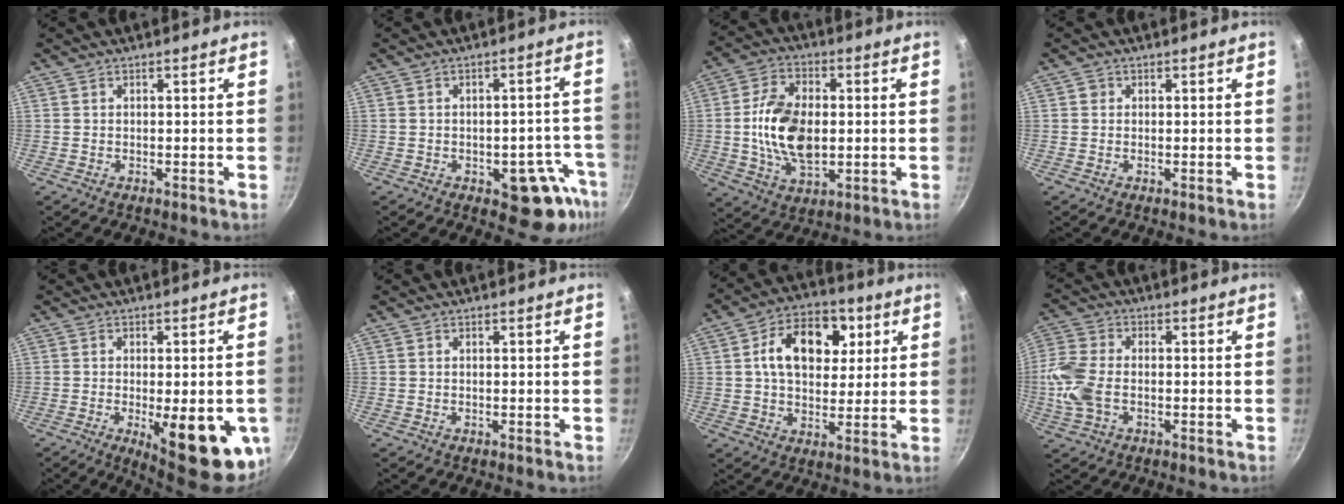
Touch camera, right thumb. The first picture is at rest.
{"total": 9.3, "force": [-4.5, 4.3, 6.9], "torque": [-0.053, 0.034, -0.048]}
{"total": 14.4, "force": [-0.1, 8.5, 11.6], "torque": [-0.204, 0.003, 0.001]}
{"total": 0.9, "force": [0.2, 0.8, 0.2], "torque": [0.003, 0.002, 0.002]}
{"total": 16.9, "force": [-5.1, 5.9, 14.9], "torque": [-0.147, -0.014, -0.049]}
{"total": 0.0}
{"total": 14.9, "force": [3.9, 9.9, 10.4], "torque": [-0.135, 0.005, 0.056]}
{"total": 9.9, "force": [-1.6, 6.1, 7.7], "torque": [-0.190, 0.016, -0.036]}